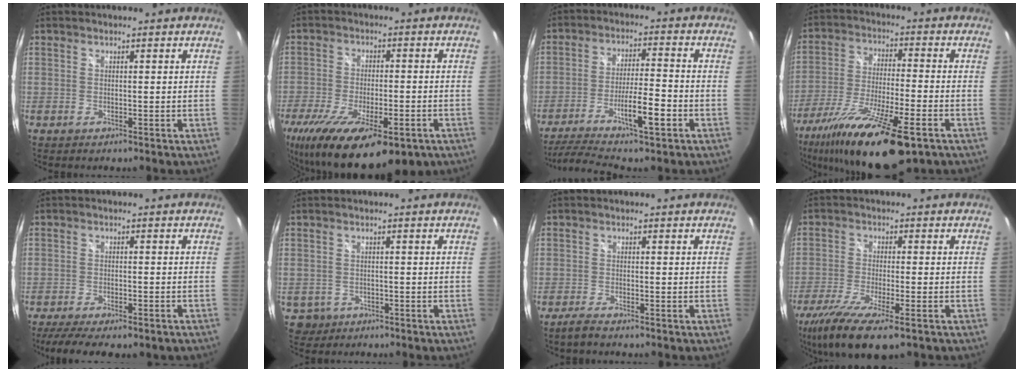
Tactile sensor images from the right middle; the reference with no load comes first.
{"total": 21.5, "force": [-13.1, 7.8, 15.1], "torque": [-0.298, -0.070, -0.198]}
{"total": 13.0, "force": [-7.7, 1.9, 10.3], "torque": [-0.203, -0.012, -0.130]}
{"total": 21.0, "force": [-13.7, 4.4, 15.3], "torque": [-0.297, -0.053, -0.237]}
{"total": 11.2, "force": [-8.6, 3.1, 6.5], "torque": [-0.137, -0.037, -0.126]}
{"total": 3.8, "force": [-1.3, 3.5, 1.0], "torque": [-0.031, -0.001, -0.011]}
{"total": 2.5, "force": [-2.0, 0.3, 1.3], "torque": [-0.039, -0.004, -0.040]}
{"total": 12.9, "force": [-8.3, 2.9, 9.5], "torque": [-0.204, -0.054, -0.150]}